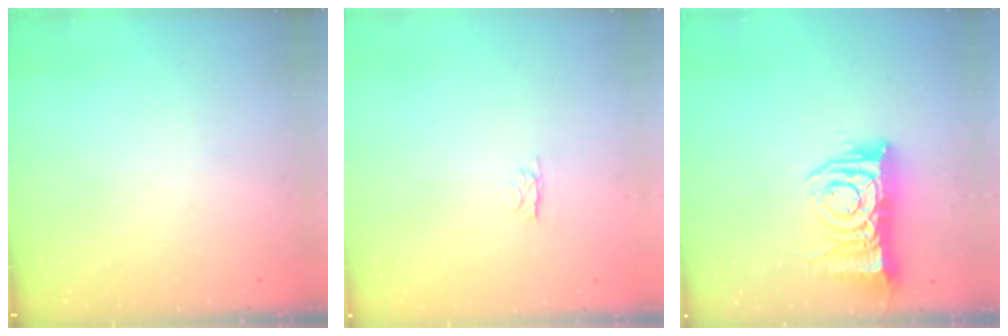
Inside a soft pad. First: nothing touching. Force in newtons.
{"total": 2.8, "press": 2.7, "slide": 0.4}
{"total": 11.3, "press": 11.2, "slide": 1.4}